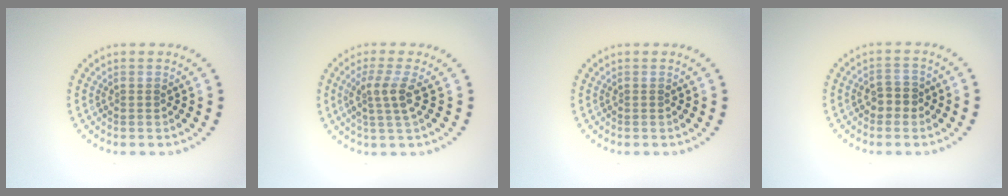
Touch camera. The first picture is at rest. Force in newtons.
{"total": 2.7, "press": 2.0, "slide": 1.8}
{"total": 0.0}
{"total": 1.9, "press": 1.9, "slide": 0.5}